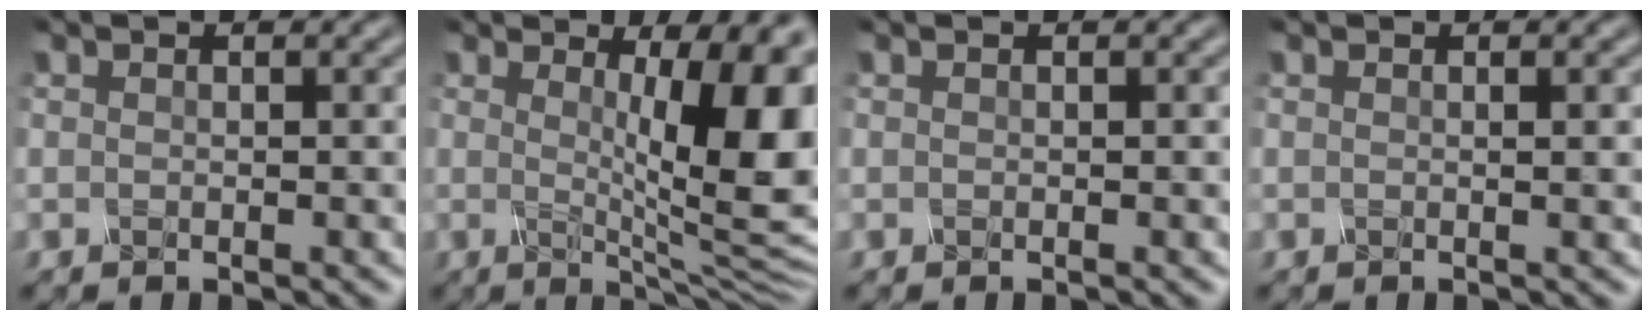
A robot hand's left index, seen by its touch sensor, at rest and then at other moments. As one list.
[{"total": 11.7, "force": [1.5, 3.1, 11.2], "torque": [-0.129, -0.014, 0.025]}, {"total": 0.0}, {"total": 1.3, "force": [0.1, 0.4, 1.2], "torque": [-0.010, 0.003, -0.003]}]